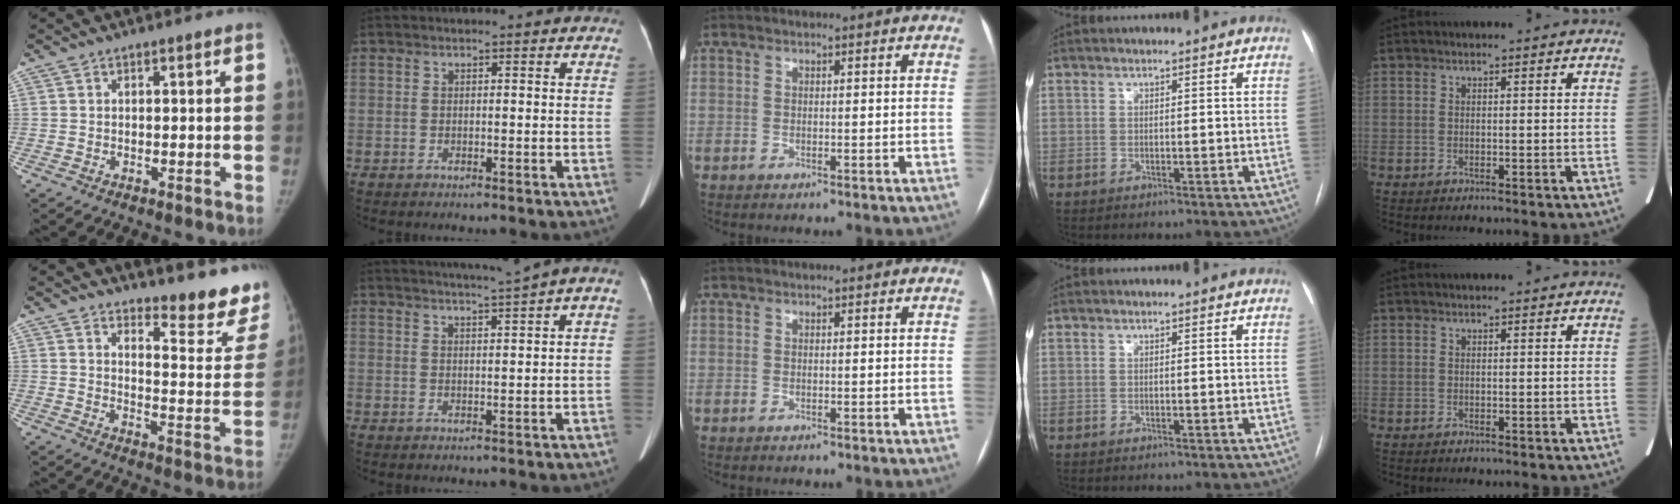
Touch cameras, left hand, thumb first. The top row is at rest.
{"thumb": {"total": 14.4, "force": [13.3, 2.9, 4.7], "torque": [-0.023, -0.152, 0.151]}, "index": {"total": 6.5, "force": [4.5, -0.7, 4.7], "torque": [-0.067, 0.022, 0.059]}}